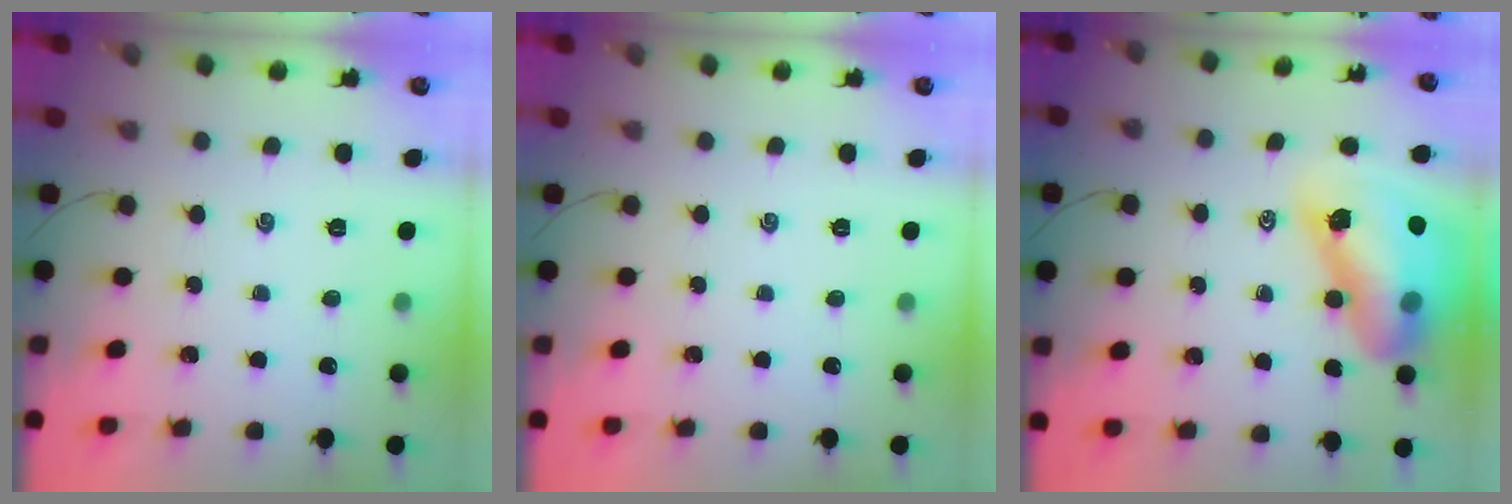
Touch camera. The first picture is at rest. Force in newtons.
{"total": 0.0}
{"total": 17.7, "press": 17.0, "slide": 5.0}